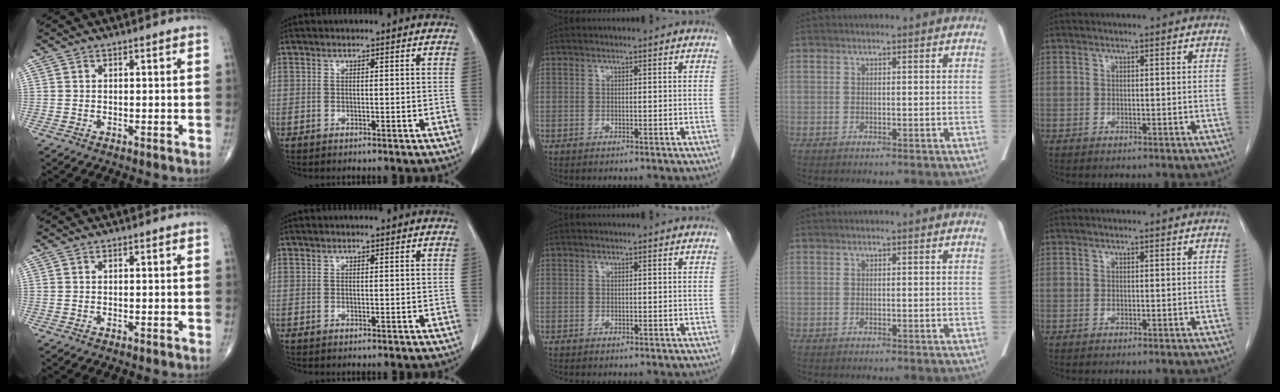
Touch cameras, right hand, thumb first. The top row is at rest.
{}